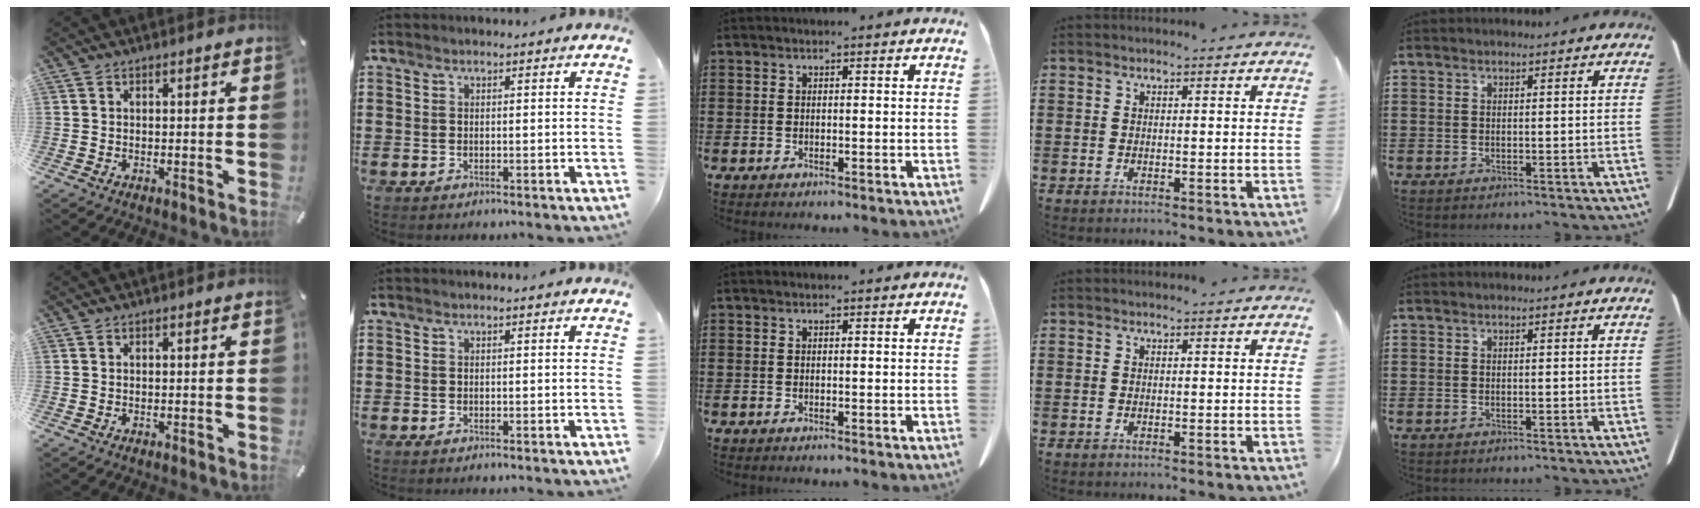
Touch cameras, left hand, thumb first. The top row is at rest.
{}